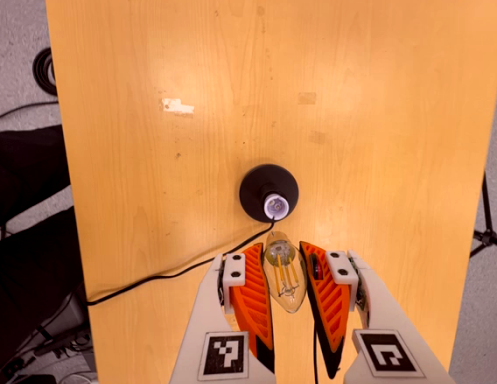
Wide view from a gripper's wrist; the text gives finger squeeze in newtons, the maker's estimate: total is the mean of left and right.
{"total": 21.6, "left": 23.9, "right": 19.2}